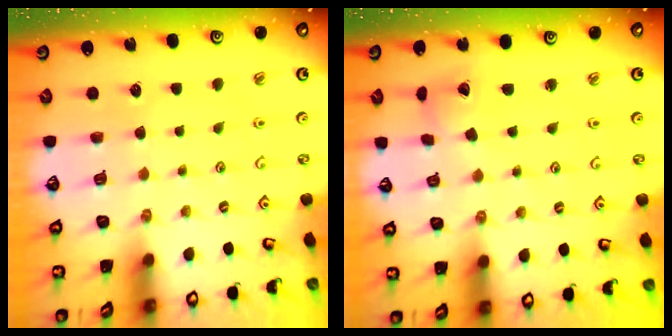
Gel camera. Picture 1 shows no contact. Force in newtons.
{"total": 4.8, "press": 4.8, "slide": 0.5}